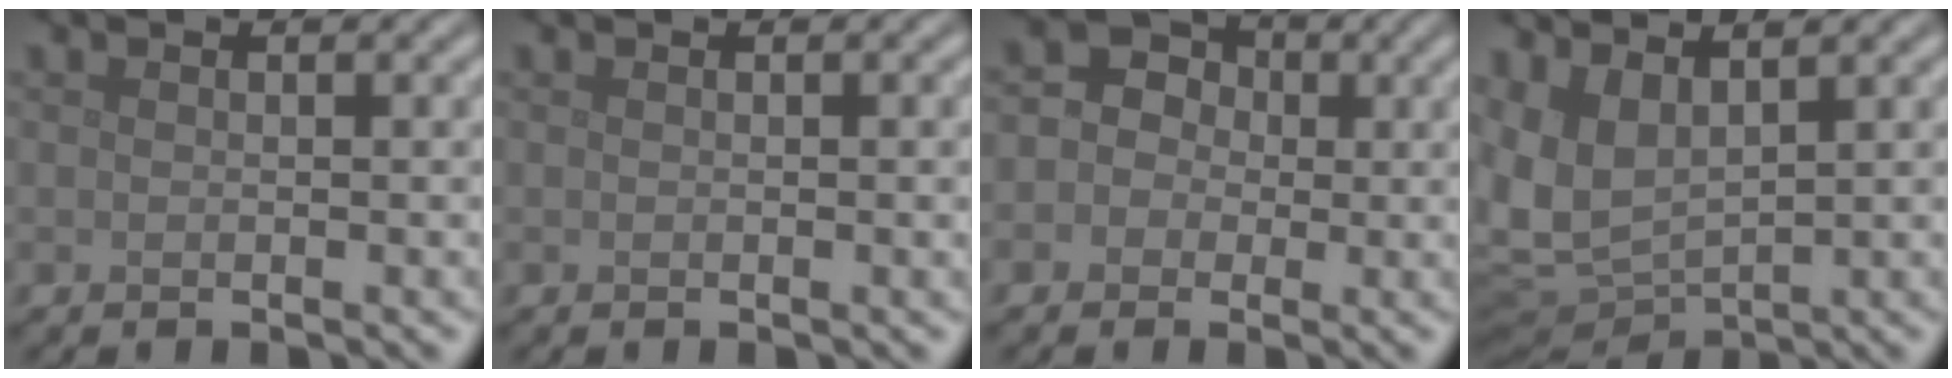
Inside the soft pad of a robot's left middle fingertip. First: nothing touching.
{"total": 0.8, "force": [0.1, 0.1, 0.8], "torque": [-0.009, 0.001, 0.001]}
{"total": 3.8, "force": [0.1, 3.5, 1.3], "torque": [-0.001, 0.016, -0.022]}
{"total": 6.0, "force": [1.6, 3.4, 4.7], "torque": [-0.120, -0.004, 0.034]}